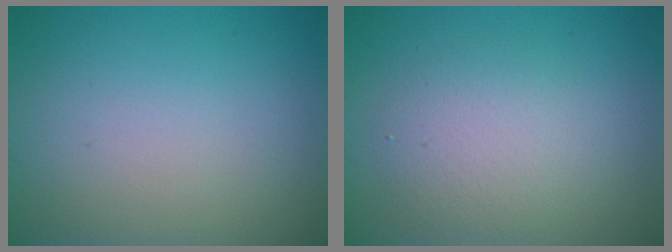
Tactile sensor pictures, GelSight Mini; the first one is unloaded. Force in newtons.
{"total": 3.3, "press": 3.3, "slide": 0.2}